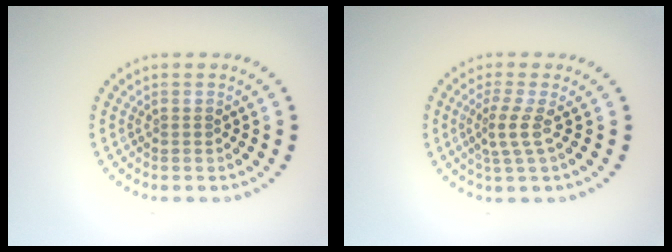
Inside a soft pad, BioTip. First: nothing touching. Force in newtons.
{"total": 2.2, "press": 1.5, "slide": 1.7}